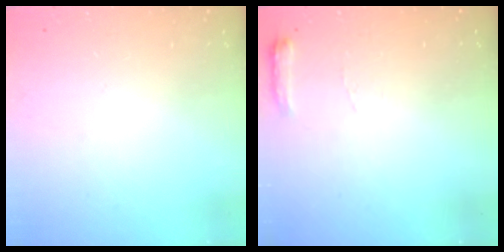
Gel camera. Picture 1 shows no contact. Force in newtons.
{"total": 5.6, "press": 5.6, "slide": 0.7}